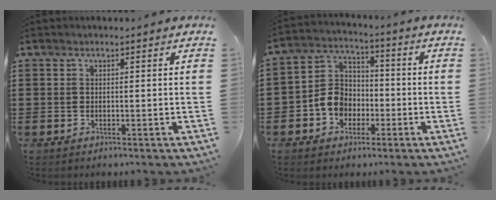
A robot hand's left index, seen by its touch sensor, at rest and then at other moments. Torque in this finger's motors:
{"motor_torque": [1.07, 0.33, 0.49, 0.08]}